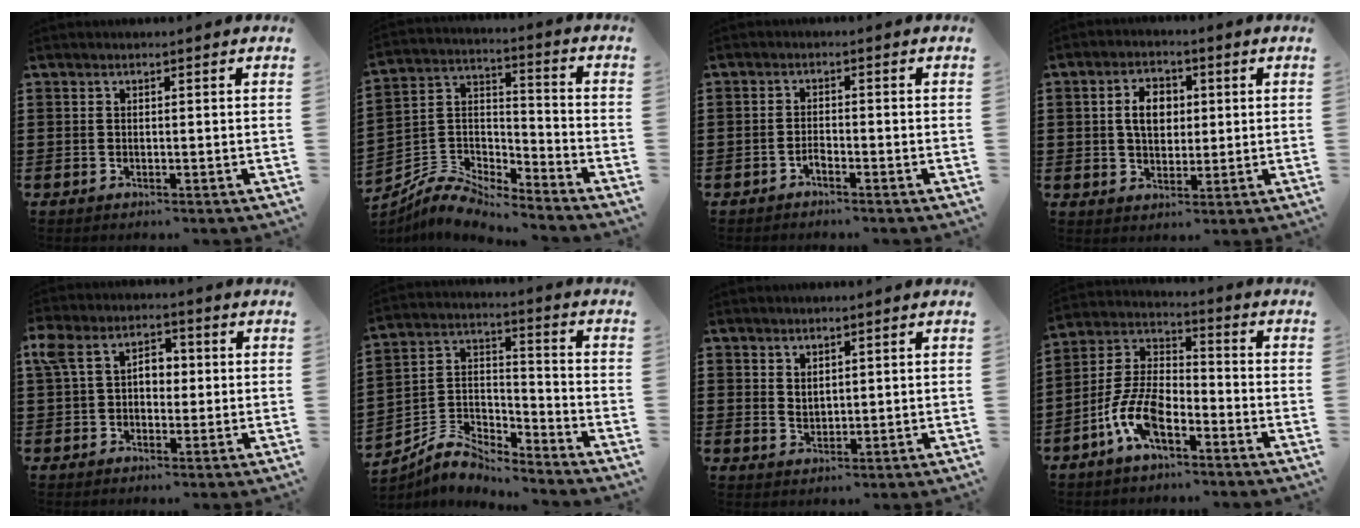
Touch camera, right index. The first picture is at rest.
{"total": 6.7, "force": [-6.4, 1.5, 1.3], "torque": [-0.046, 0.005, -0.134]}
{"total": 1.5, "force": [-1.3, 0.4, 0.6], "torque": [-0.015, -0.001, -0.024]}
{"total": 5.5, "force": [0.7, 3.8, 3.9], "torque": [-0.073, 0.008, 0.005]}
{"total": 6.1, "force": [0.8, 4.4, 4.1], "torque": [-0.092, 0.018, 0.011]}
{"total": 6.0, "force": [-5.6, 1.9, 0.9], "torque": [-0.036, 0.006, -0.118]}
{"total": 2.1, "force": [1.8, 1.0, 0.2], "torque": [-0.007, 0.004, 0.035]}
{"total": 9.4, "force": [-5.0, 4.1, 6.7], "torque": [-0.169, 0.000, -0.101]}